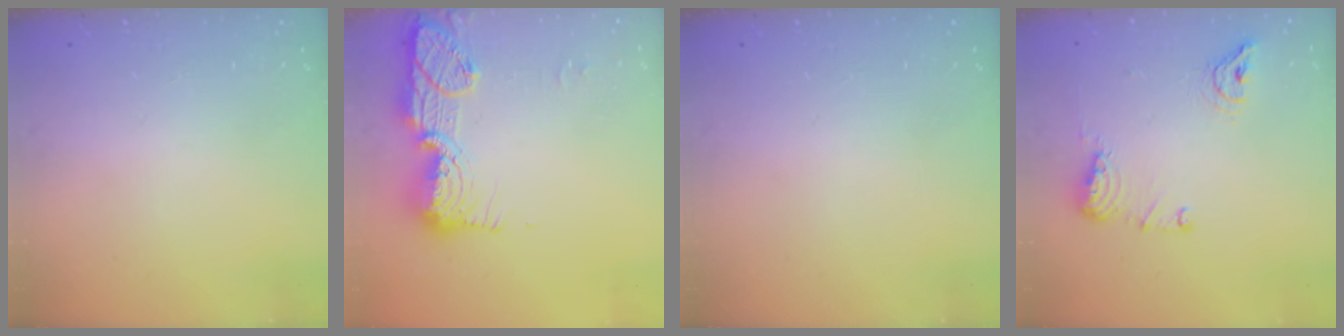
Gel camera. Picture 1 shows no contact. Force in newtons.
{"total": 15.1, "press": 15.0, "slide": 1.0}
{"total": 0.0}
{"total": 8.9, "press": 8.7, "slide": 1.7}